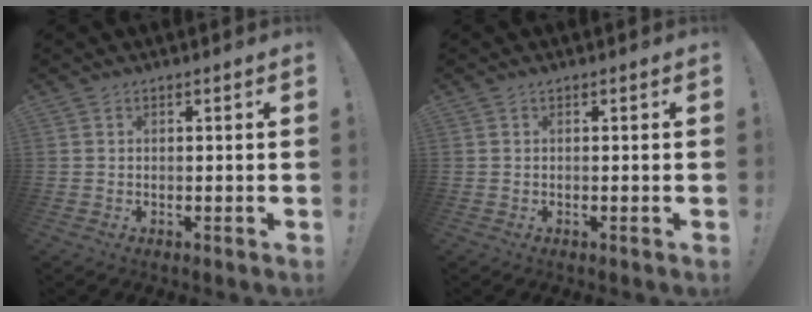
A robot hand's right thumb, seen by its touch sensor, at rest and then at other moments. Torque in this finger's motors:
{"motor_torque": [0.10, 0.18, -0.18, 0.09, 0.00]}